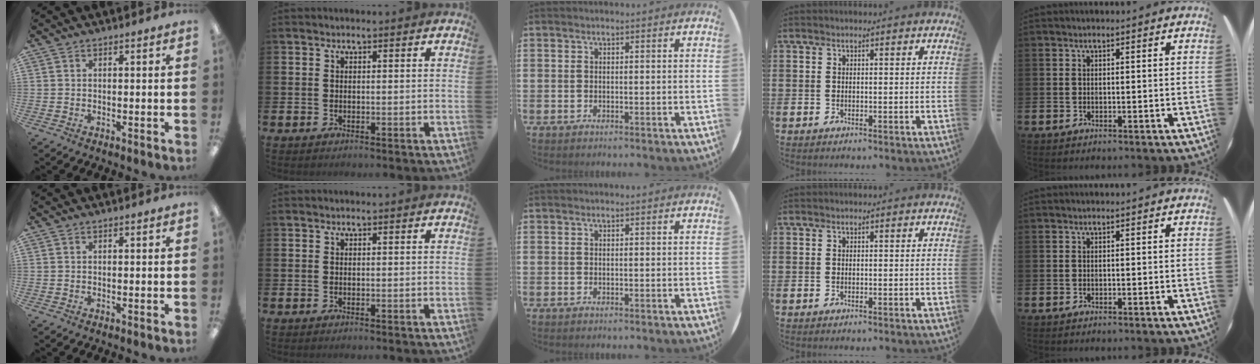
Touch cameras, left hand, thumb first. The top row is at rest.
{}